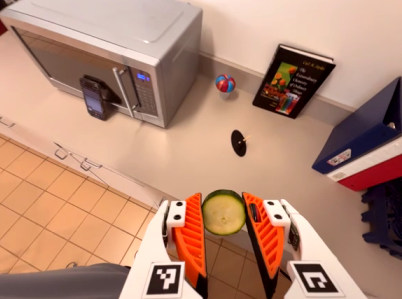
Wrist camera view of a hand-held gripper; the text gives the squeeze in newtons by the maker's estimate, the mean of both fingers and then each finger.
{"total": 8.9, "left": 9.0, "right": 8.8}